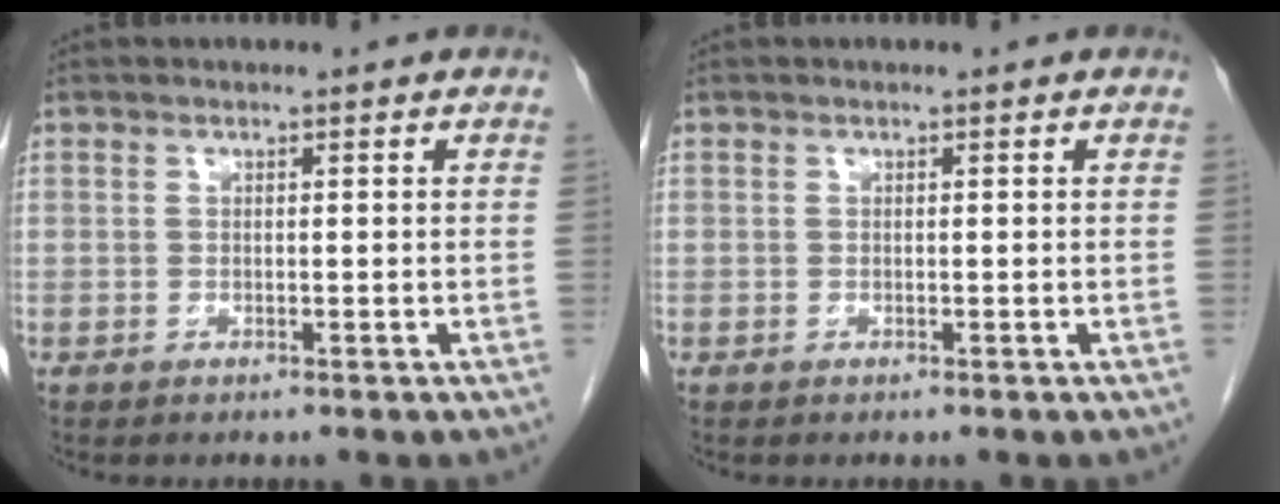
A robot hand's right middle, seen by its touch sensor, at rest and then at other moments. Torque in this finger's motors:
{"motor_torque": [0.00, 0.00, 0.00, 0.00]}